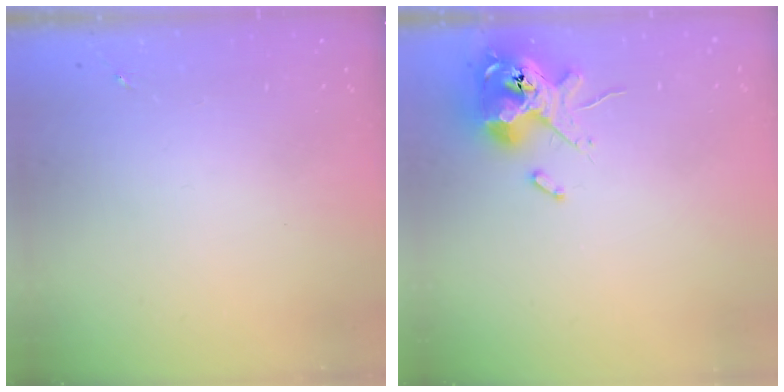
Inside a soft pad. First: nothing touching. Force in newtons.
{"total": 14.6, "press": 14.4, "slide": 2.8}